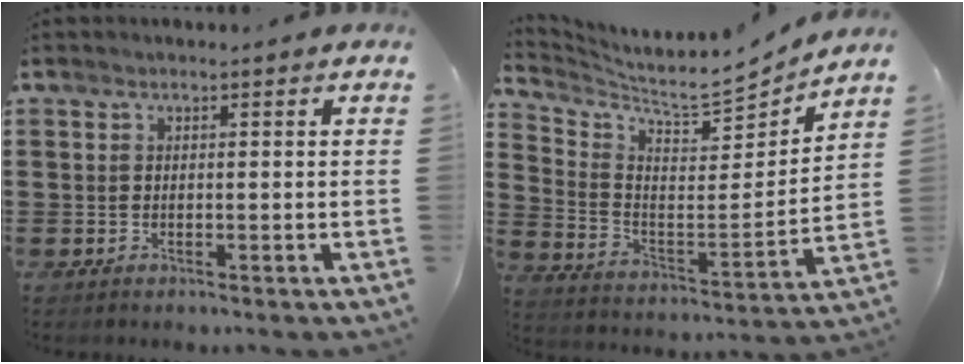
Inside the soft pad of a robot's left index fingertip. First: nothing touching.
{"total": 5.7, "force": [5.4, 1.0, 1.7], "torque": [-0.061, -0.040, 0.087]}